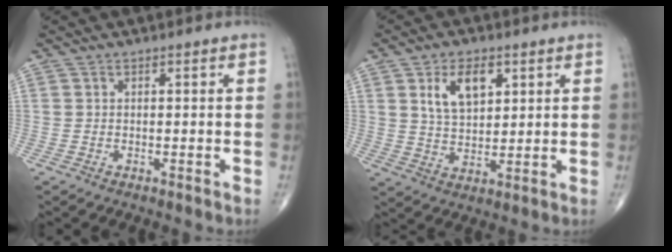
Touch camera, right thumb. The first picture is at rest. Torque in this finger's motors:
{"motor_torque": [-0.40, 0.46, 0.48, 0.04, 0.03]}